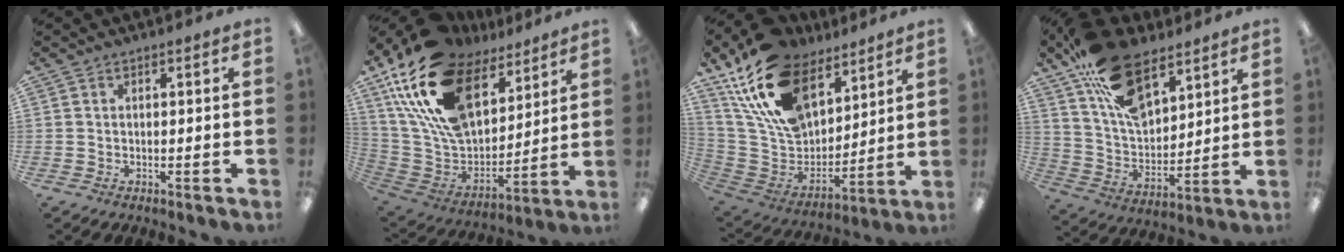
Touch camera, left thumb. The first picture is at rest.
{"total": 25.5, "force": [14.5, 14.6, 15.0], "torque": [-0.314, -0.074, 0.262]}
{"total": 23.2, "force": [14.3, 13.4, 12.4], "torque": [-0.251, -0.070, 0.267]}
{"total": 20.7, "force": [12.3, 10.9, 12.6], "torque": [-0.225, -0.051, 0.227]}